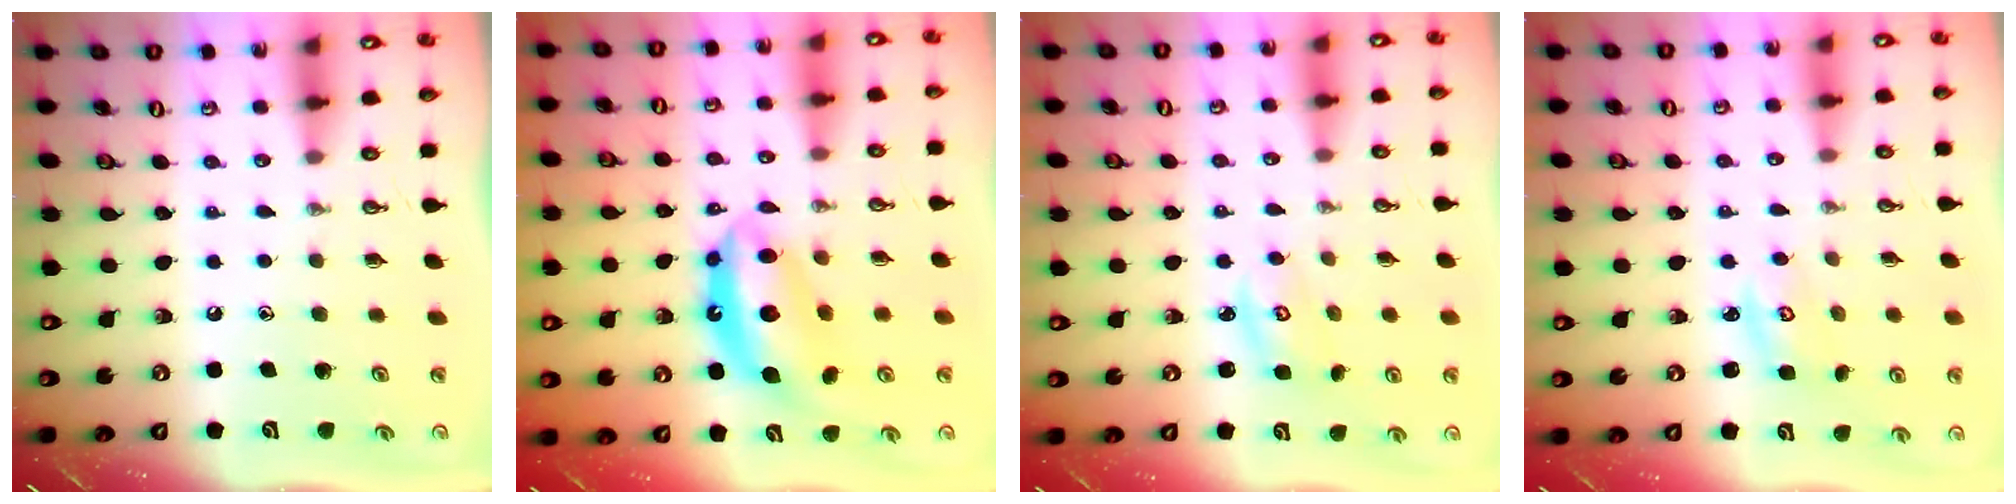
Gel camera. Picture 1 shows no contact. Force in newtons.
{"total": 12.6, "press": 12.5, "slide": 1.3}
{"total": 3.1, "press": 3.1, "slide": 0.3}
{"total": 2.9, "press": 2.9, "slide": 0.4}